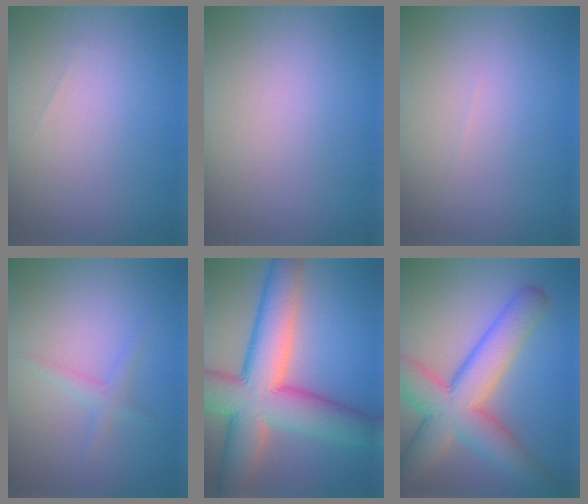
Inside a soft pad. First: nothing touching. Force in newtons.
{"total": 0.0}
{"total": 0.0}
{"total": 1.4, "press": 1.4, "slide": 0.0}
{"total": 11.8, "press": 11.8, "slide": 0.5}
{"total": 9.2, "press": 9.2, "slide": 0.6}